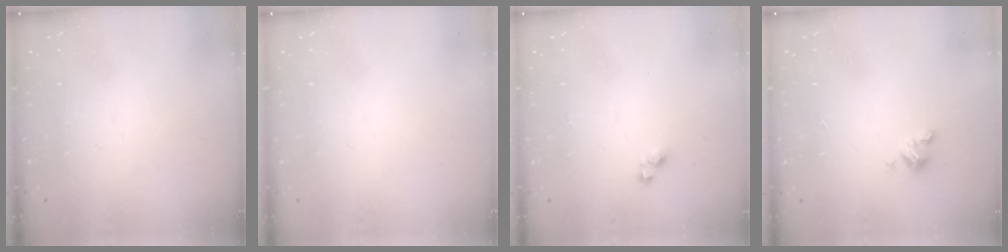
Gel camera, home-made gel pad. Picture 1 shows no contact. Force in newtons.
{"total": 0.0}
{"total": 3.9, "press": 3.8, "slide": 0.7}
{"total": 3.7, "press": 3.7, "slide": 0.3}